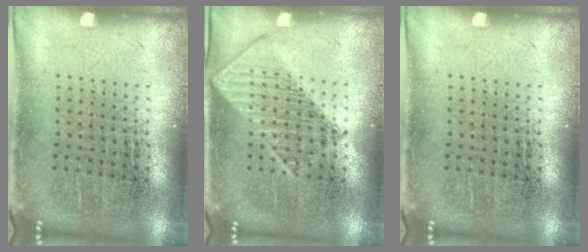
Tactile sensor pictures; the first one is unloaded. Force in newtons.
{"total": 2.8, "press": 2.8, "slide": 0.3}
{"total": 0.0}